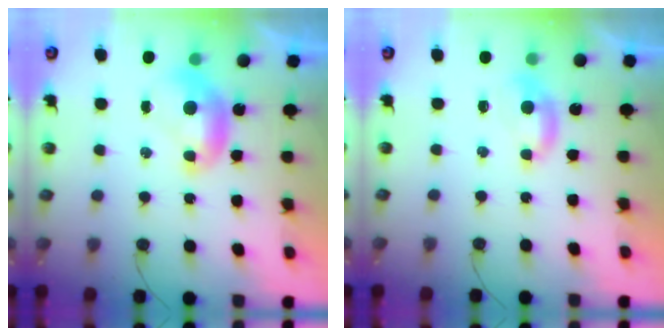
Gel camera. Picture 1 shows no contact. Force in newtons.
{"total": 1.6, "press": 1.5, "slide": 0.5}